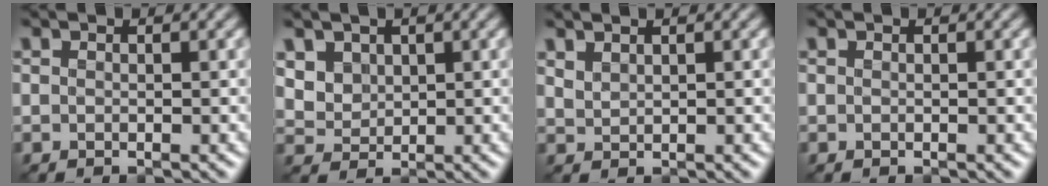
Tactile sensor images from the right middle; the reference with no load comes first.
{"total": 4.1, "force": [2.3, 3.0, 1.7], "torque": [-0.058, 0.003, 0.059]}
{"total": 1.4, "force": [1.2, 0.5, 0.5], "torque": [-0.015, 0.001, 0.030]}
{"total": 0.0}